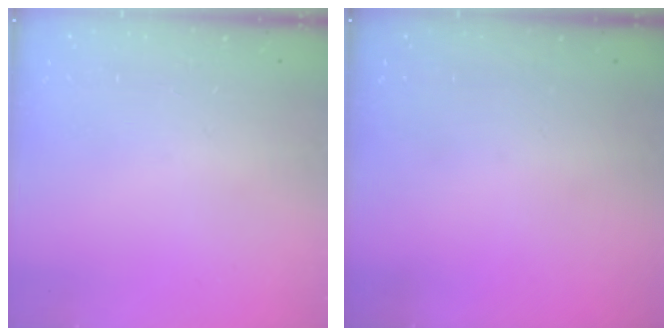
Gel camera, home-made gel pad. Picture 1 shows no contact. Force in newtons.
{"total": 0.0}